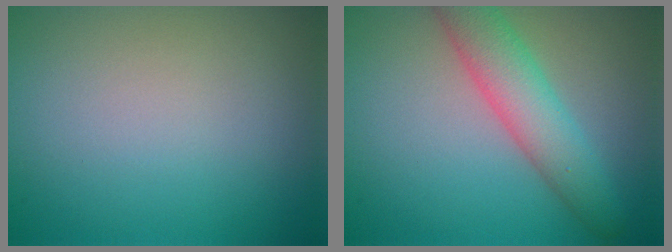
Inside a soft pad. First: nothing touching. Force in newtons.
{"total": 5.2, "press": 5.2, "slide": 0.2}